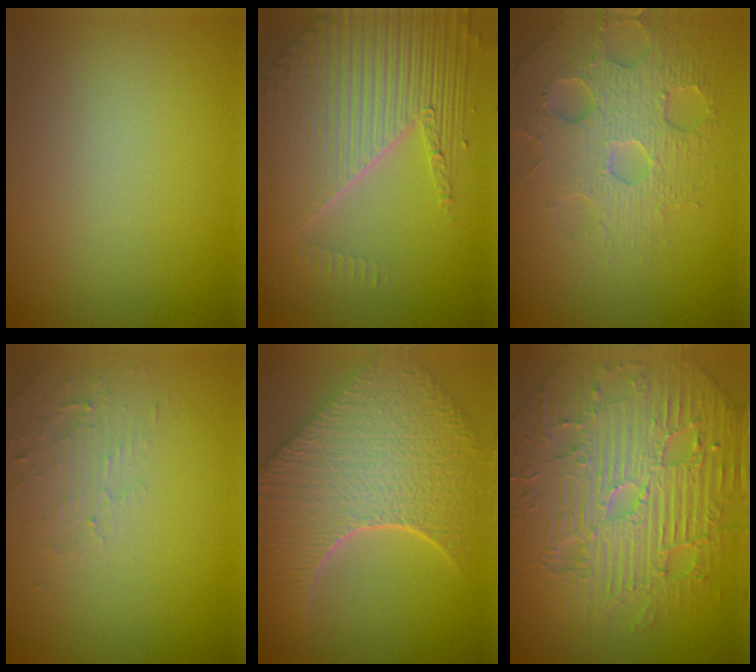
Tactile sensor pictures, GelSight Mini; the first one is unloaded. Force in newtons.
{"total": 8.8, "press": 5.7, "slide": 6.7}
{"total": 4.6, "press": 4.5, "slide": 1.0}
{"total": 2.0, "press": 1.9, "slide": 0.4}
{"total": 9.8, "press": 7.0, "slide": 6.9}
{"total": 11.2, "press": 7.2, "slide": 8.6}